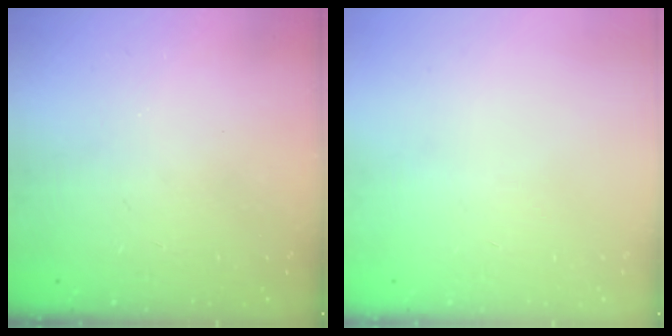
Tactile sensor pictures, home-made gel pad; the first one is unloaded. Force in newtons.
{"total": 0.0}